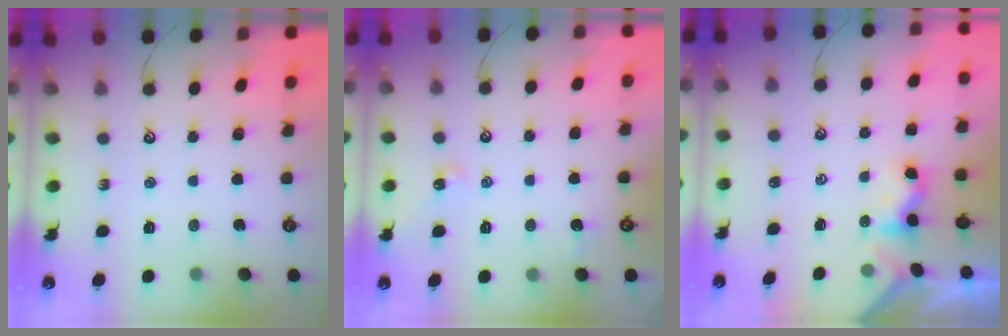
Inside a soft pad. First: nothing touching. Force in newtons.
{"total": 2.0, "press": 1.9, "slide": 0.5}
{"total": 1.6, "press": 1.5, "slide": 0.5}